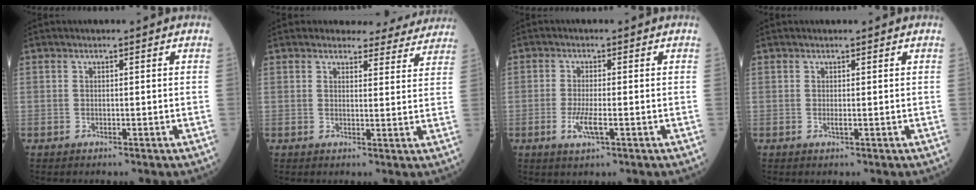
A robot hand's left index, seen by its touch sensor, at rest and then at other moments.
{"total": 8.9, "force": [8.5, 2.6, 0.8], "torque": [0.020, -0.005, 0.078]}
{"total": 3.1, "force": [-0.9, 0.5, 3.0], "torque": [-0.065, -0.007, -0.016]}
{"total": 1.3, "force": [0.9, 0.1, 0.9], "torque": [-0.017, 0.008, 0.014]}